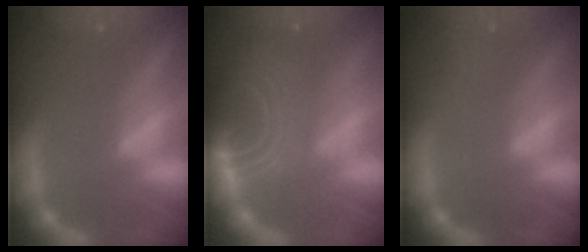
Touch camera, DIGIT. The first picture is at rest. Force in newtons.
{"total": 10.0}
{"total": 1.4}